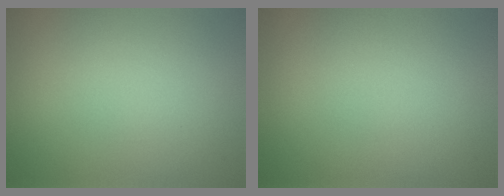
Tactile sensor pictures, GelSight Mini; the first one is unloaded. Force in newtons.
{"total": 0.0}